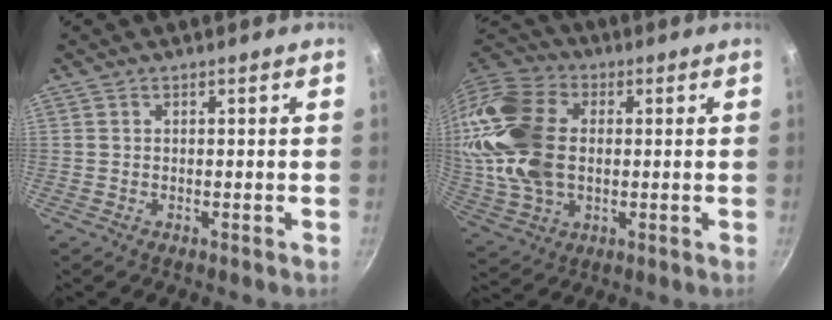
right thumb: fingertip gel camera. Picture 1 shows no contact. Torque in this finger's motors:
{"motor_torque": [2.51, 2.50, 0.73, -0.27, 0.40]}